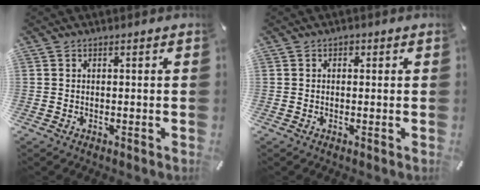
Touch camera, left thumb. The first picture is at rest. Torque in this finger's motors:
{"motor_torque": [0.31, 0.44, 0.11, -0.20, 0.01]}